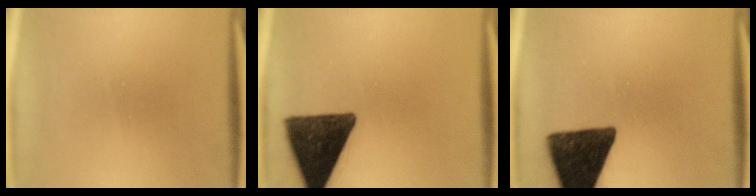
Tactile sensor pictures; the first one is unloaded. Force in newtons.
{"total": 14.8}
{"total": 13.0}